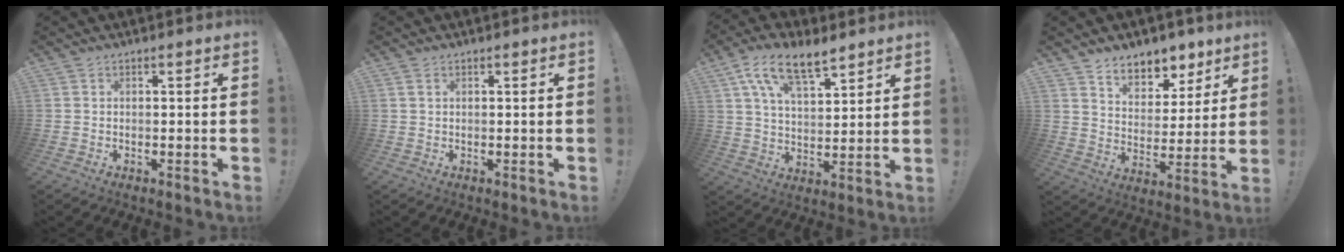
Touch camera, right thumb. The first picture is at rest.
{"total": 1.1, "force": [0.6, 0.5, 0.8], "torque": [-0.008, -0.002, 0.009]}
{"total": 13.9, "force": [8.8, 6.1, 8.9], "torque": [-0.153, -0.040, 0.161]}
{"total": 9.2, "force": [7.2, 5.2, 2.2], "torque": [-0.019, -0.066, 0.136]}